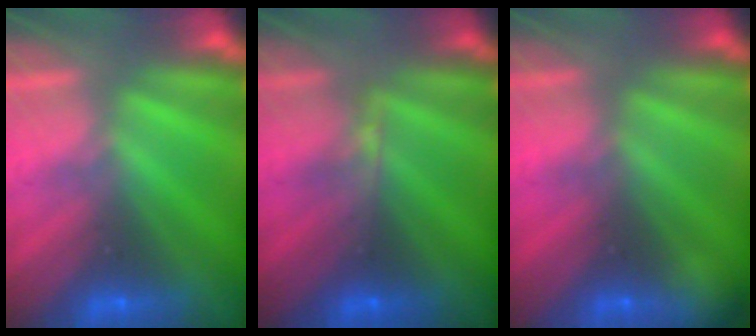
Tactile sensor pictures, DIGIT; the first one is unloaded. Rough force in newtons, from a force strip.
{"total": 2.8}
{"total": 2.3}